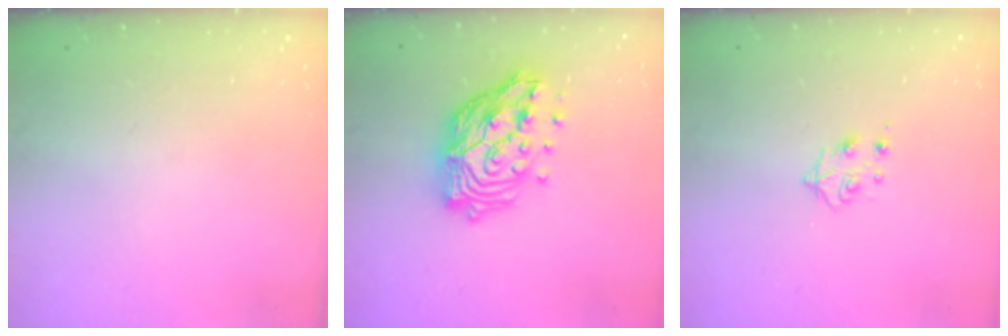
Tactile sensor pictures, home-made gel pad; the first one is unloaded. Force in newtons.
{"total": 17.9, "press": 17.8, "slide": 1.7}
{"total": 4.4, "press": 4.4, "slide": 0.6}